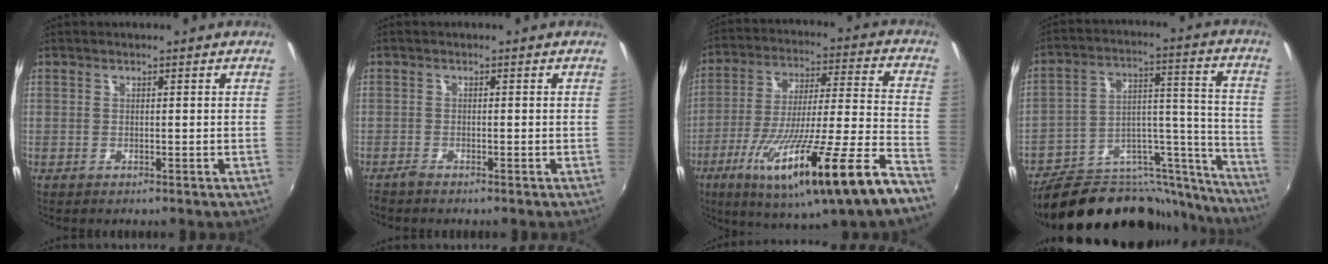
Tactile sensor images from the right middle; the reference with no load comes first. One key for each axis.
{"total": 1.2, "fx": -1.2, "fy": 0.0, "fz": 0.4, "tx": -0.013, "ty": -0.004, "tz": -0.024}
{"total": 25.0, "fx": -14.8, "fy": 0.3, "fz": 20.2, "tx": -0.329, "ty": -0.076, "tz": -0.240}
{"total": 27.2, "fx": -22.6, "fy": 9.8, "fz": 11.5, "tx": -0.156, "ty": 0.041, "tz": -0.318}